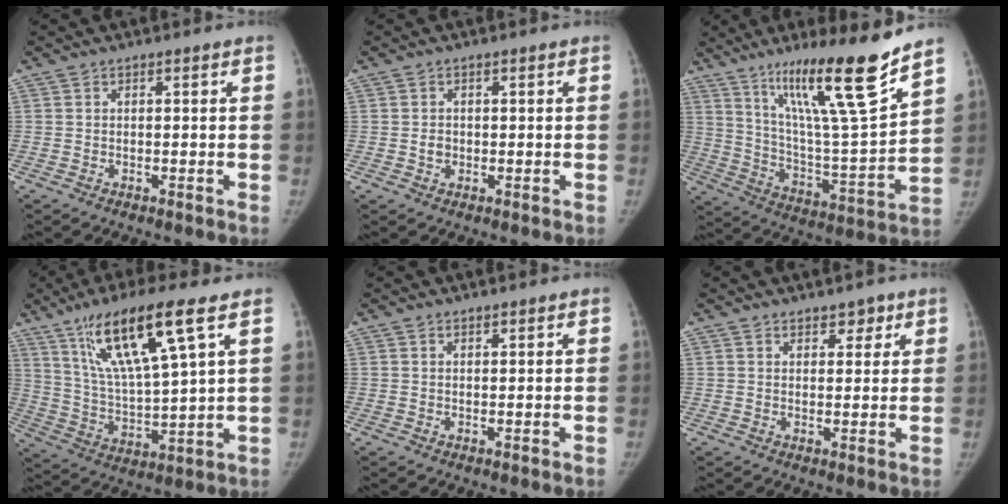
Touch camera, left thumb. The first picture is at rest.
{"total": 1.7, "force": [-0.1, 1.4, 0.8], "torque": [-0.010, 0.003, 0.000]}
{"total": 21.3, "force": [14.3, 1.2, 15.7], "torque": [-0.232, -0.079, 0.247]}
{"total": 17.0, "force": [8.9, 2.6, 14.2], "torque": [-0.268, -0.032, 0.174]}
{"total": 0.6, "force": [0.6, 0.2, 0.2], "torque": [-0.005, -0.004, 0.010]}
{"total": 3.1, "force": [2.1, 1.8, 1.4], "torque": [0.005, -0.012, 0.031]}